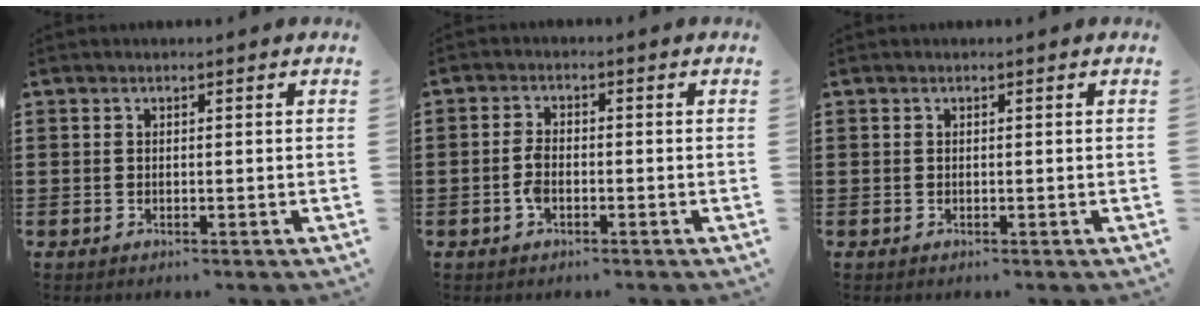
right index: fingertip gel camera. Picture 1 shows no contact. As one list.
[{"total": 2.7, "force": [-1.0, 1.3, 2.2], "torque": [-0.064, -0.007, -0.024]}, {"total": 0.0}]